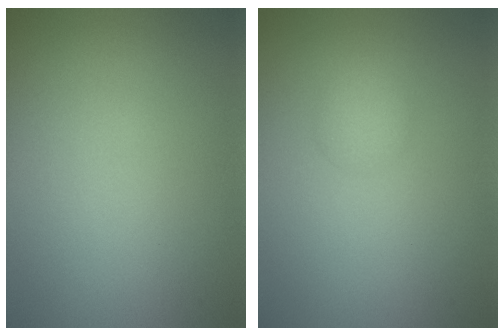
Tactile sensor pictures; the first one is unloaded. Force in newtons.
{"total": 1.4, "press": 1.4, "slide": 0.0}